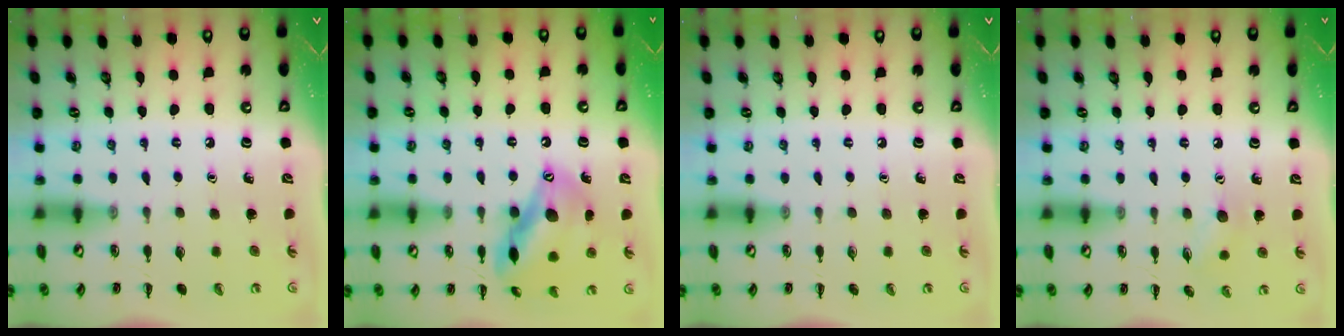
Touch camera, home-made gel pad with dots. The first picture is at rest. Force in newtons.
{"total": 15.6, "press": 15.3, "slide": 3.0}
{"total": 0.0}
{"total": 5.8, "press": 5.8, "slide": 0.8}